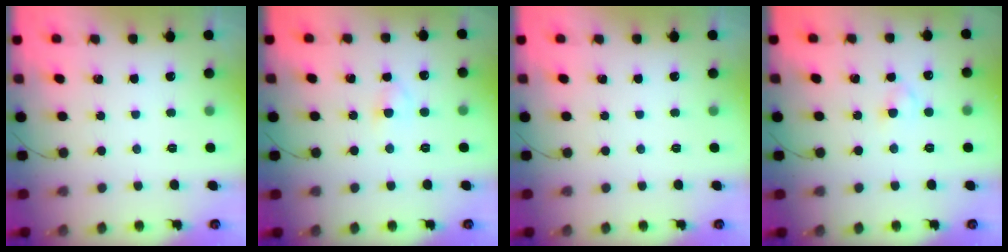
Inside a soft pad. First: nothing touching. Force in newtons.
{"total": 2.8, "press": 2.5, "slide": 1.3}
{"total": 0.0}
{"total": 2.7, "press": 2.4, "slide": 1.1}